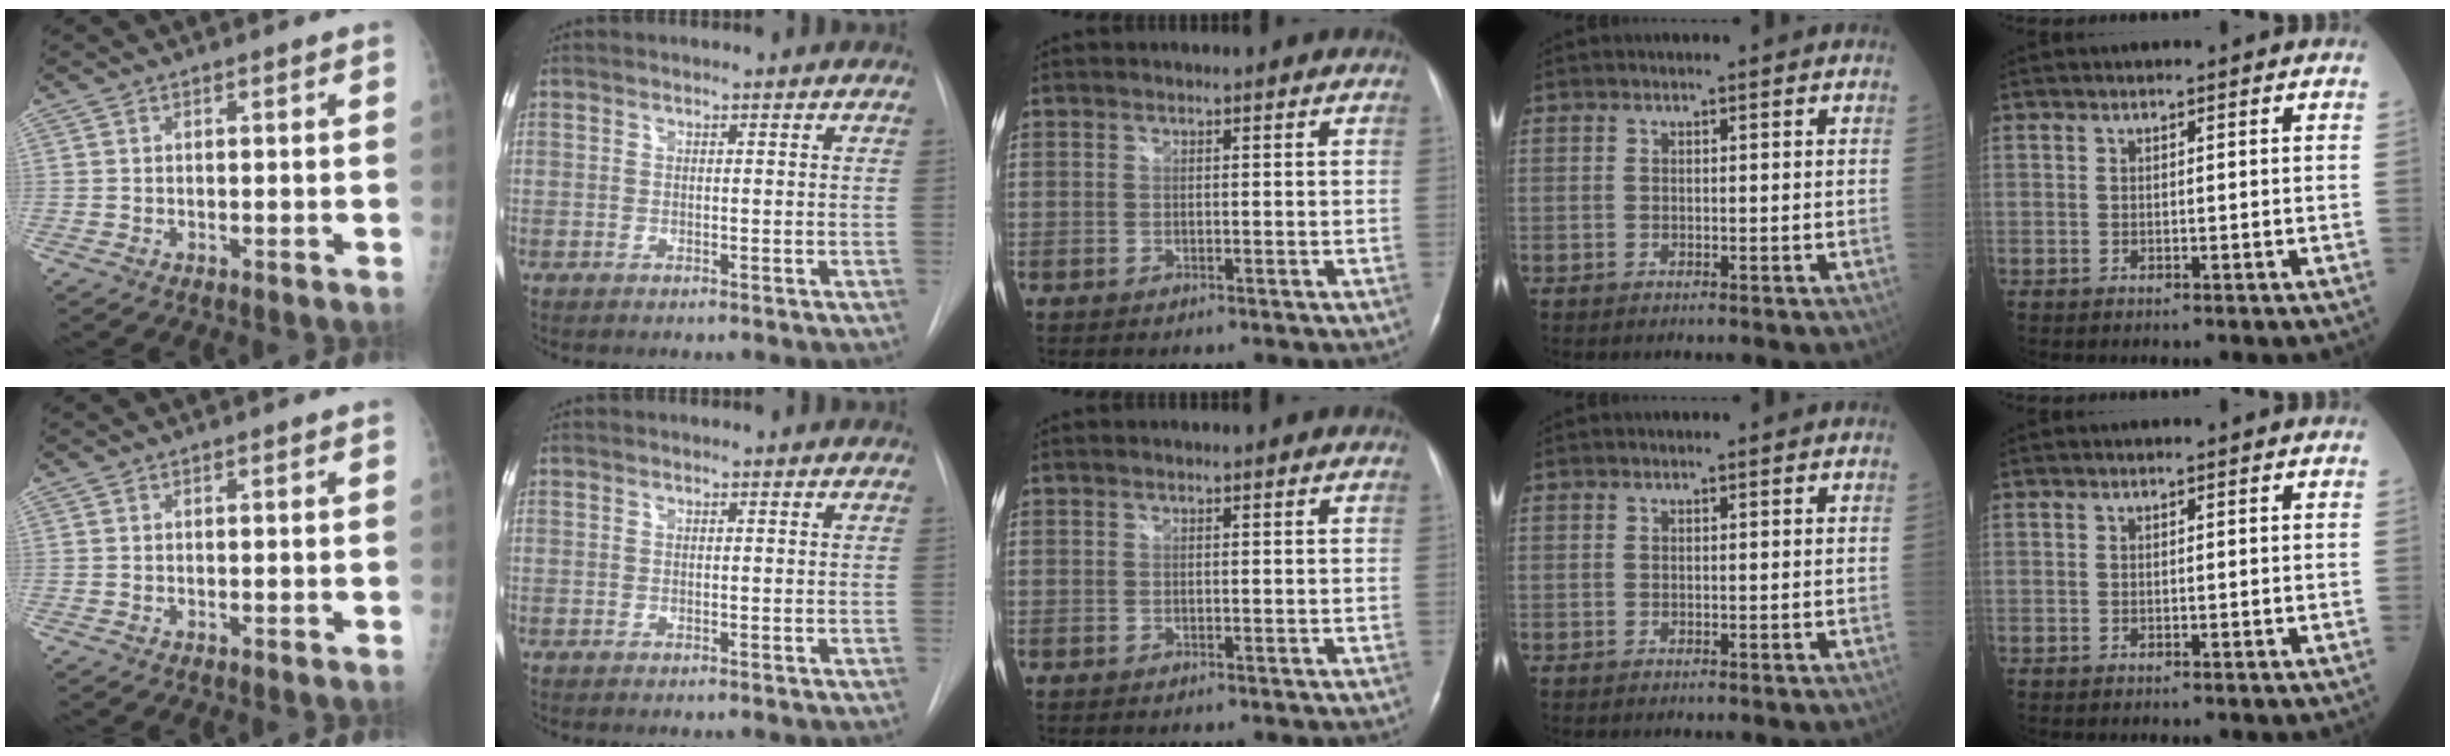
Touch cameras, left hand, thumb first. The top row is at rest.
{}